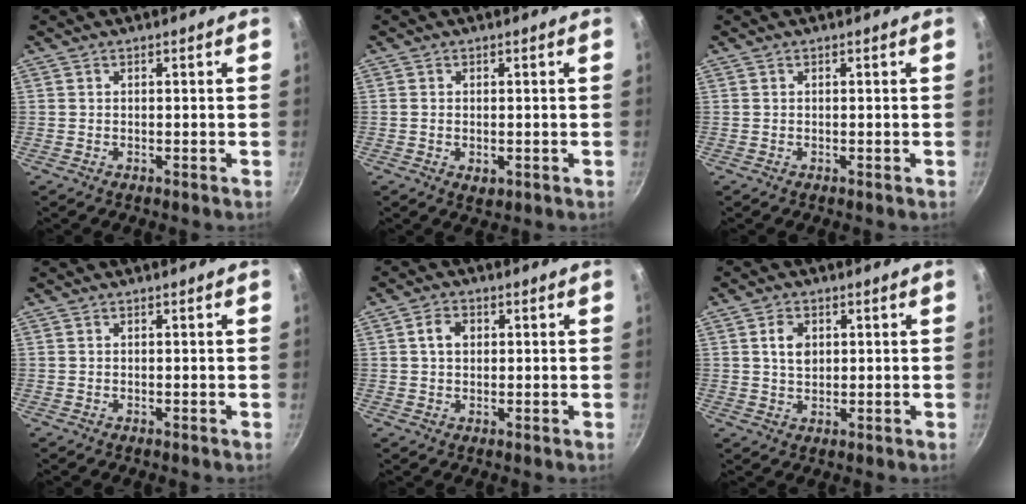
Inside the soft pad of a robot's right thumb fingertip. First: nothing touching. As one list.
[{"total": 2.3, "force": [-0.4, 1.5, 1.7], "torque": [-0.027, -0.007, -0.005]}, {"total": 0.0}, {"total": 0.0}, {"total": 3.7, "force": [0.8, 2.7, 2.4], "torque": [-0.030, 0.005, 0.010]}, {"total": 4.4, "force": [1.2, 3.1, 2.9], "torque": [-0.039, -0.002, 0.021]}]